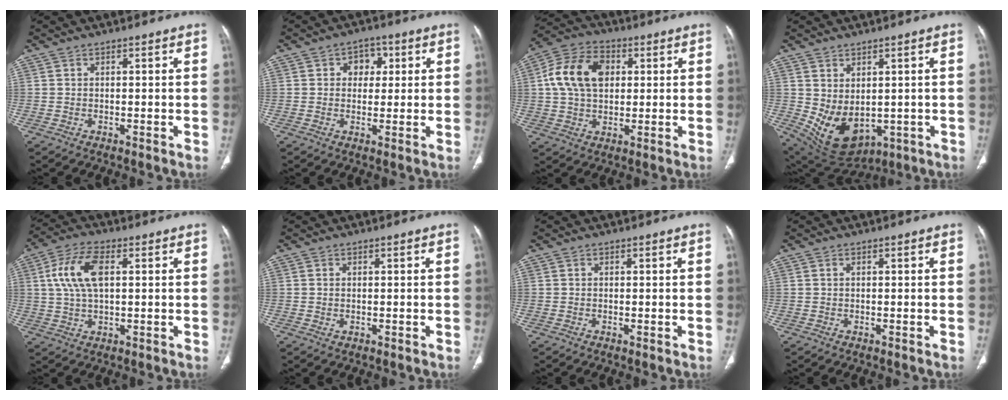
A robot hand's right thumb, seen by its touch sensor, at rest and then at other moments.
{"total": 4.8, "force": [1.3, 3.8, 2.6], "torque": [-0.005, 0.002, 0.013]}
{"total": 13.1, "force": [2.4, 9.0, 9.1], "torque": [-0.158, 0.016, 0.037]}
{"total": 11.0, "force": [-0.6, 7.4, 8.1], "torque": [-0.127, -0.009, 0.029]}
{"total": 10.2, "force": [2.2, 5.2, 8.4], "torque": [-0.173, 0.012, 0.042]}
{"total": 0.5, "force": [0.0, 0.4, 0.3], "torque": [-0.009, -0.002, 0.002]}
{"total": 0.0}
{"total": 0.0}